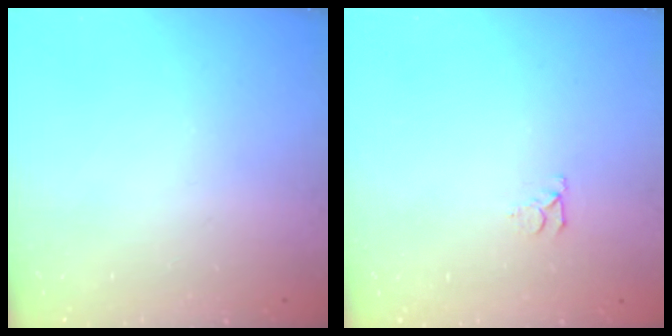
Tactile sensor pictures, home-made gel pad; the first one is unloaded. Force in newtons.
{"total": 3.1, "press": 3.1, "slide": 0.3}